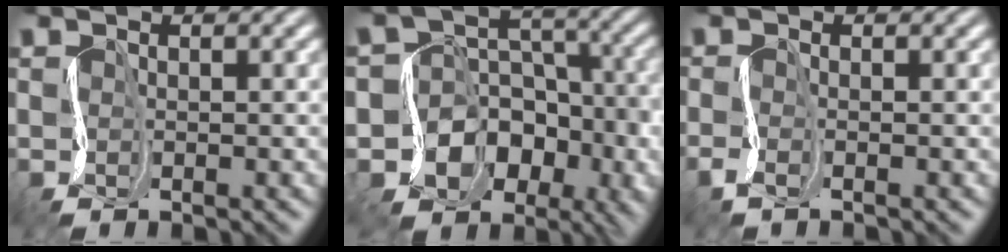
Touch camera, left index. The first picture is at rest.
{"total": 9.4, "force": [-4.1, 7.8, 3.2], "torque": [-0.033, 0.007, -0.084]}
{"total": 0.8, "force": [-0.5, 0.0, 0.6], "torque": [-0.020, -0.003, -0.015]}